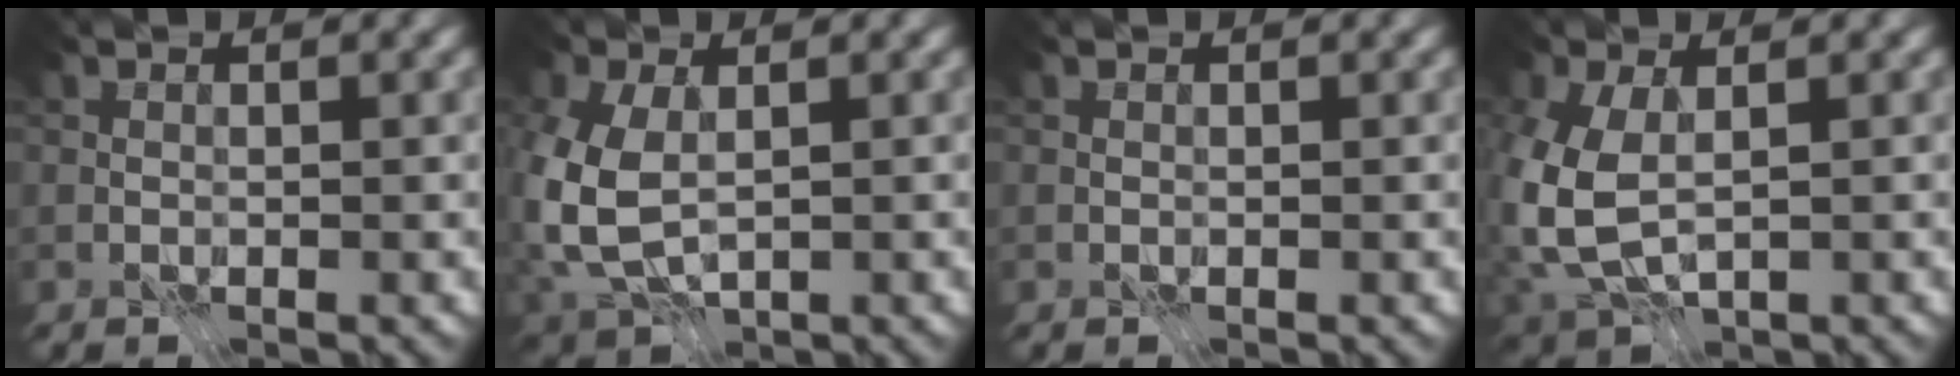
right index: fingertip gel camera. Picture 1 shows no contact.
{"total": 6.9, "force": [-0.4, 4.6, 5.2], "torque": [-0.136, -0.007, -0.003]}
{"total": 0.0}
{"total": 6.4, "force": [-0.3, 3.9, 5.0], "torque": [-0.131, -0.005, -0.004]}